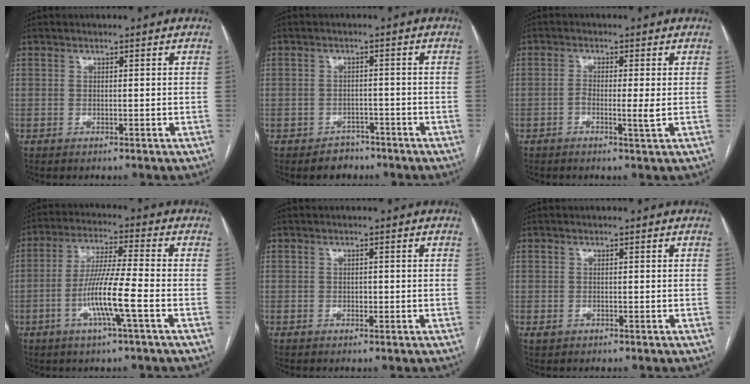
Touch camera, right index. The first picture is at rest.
{"total": 3.3, "force": [-2.3, 2.3, 0.2], "torque": [-0.001, 0.011, -0.031]}
{"total": 2.9, "force": [-0.6, 0.1, 2.8], "torque": [-0.050, -0.002, -0.011]}
{"total": 9.8, "force": [-3.1, -0.3, 9.2], "torque": [-0.180, -0.006, -0.063]}
{"total": 0.7, "force": [-0.1, 0.5, 0.4], "torque": [-0.006, 0.001, -0.003]}
{"total": 0.0}